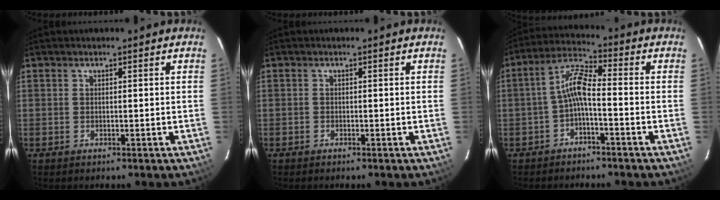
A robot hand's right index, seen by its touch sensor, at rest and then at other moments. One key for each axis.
{"total": 0.5, "fx": -0.5, "fy": 0.3, "fz": 0.0, "tx": -0.002, "ty": 0.002, "tz": -0.010}
{"total": 5.7, "fx": -2.3, "fy": 1.3, "fz": 5.0, "tx": -0.119, "ty": 0.020, "tz": -0.044}